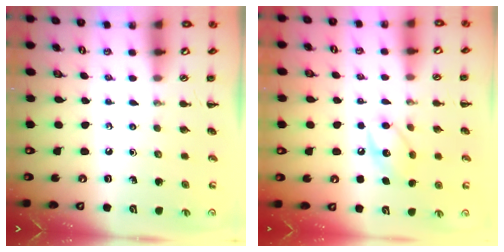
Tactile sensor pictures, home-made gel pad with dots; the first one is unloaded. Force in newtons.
{"total": 9.7, "press": 9.7, "slide": 0.7}